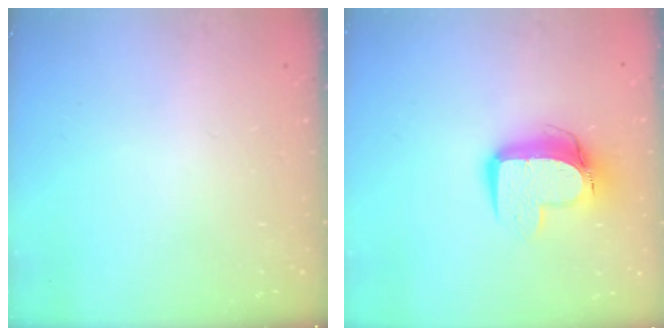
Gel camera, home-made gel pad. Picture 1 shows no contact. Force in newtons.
{"total": 11.5, "press": 11.5, "slide": 1.0}